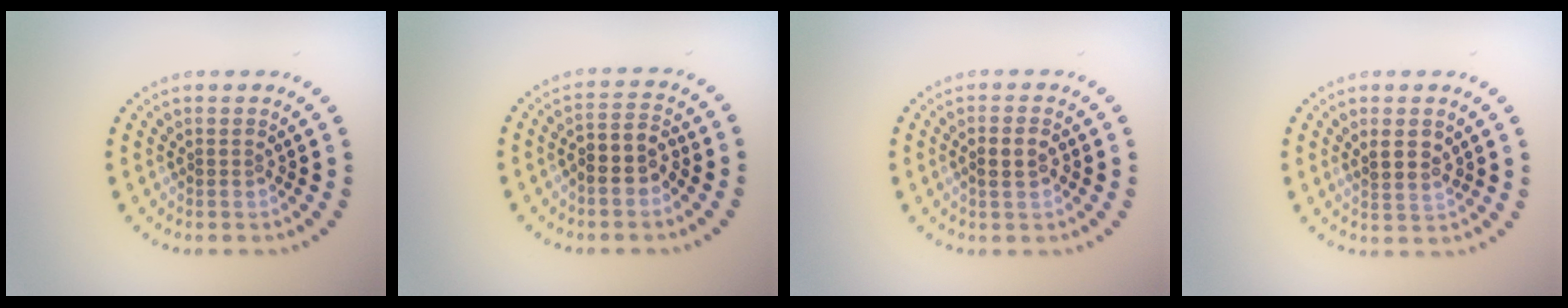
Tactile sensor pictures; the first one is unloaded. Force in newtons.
{"total": 3.0, "press": 2.7, "slide": 1.2}
{"total": 2.0, "press": 1.9, "slide": 0.5}
{"total": 2.2, "press": 2.0, "slide": 0.9}